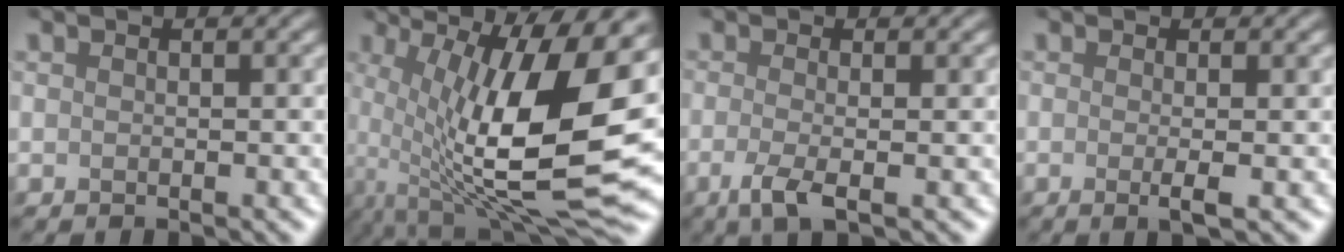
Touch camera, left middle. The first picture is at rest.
{"total": 15.5, "force": [0.4, 4.8, 14.7], "torque": [-0.264, -0.009, 0.007]}
{"total": 2.6, "force": [-1.0, 0.7, 2.3], "torque": [-0.052, -0.006, -0.026]}
{"total": 1.6, "force": [-0.3, 0.2, 1.6], "torque": [-0.031, -0.005, -0.008]}